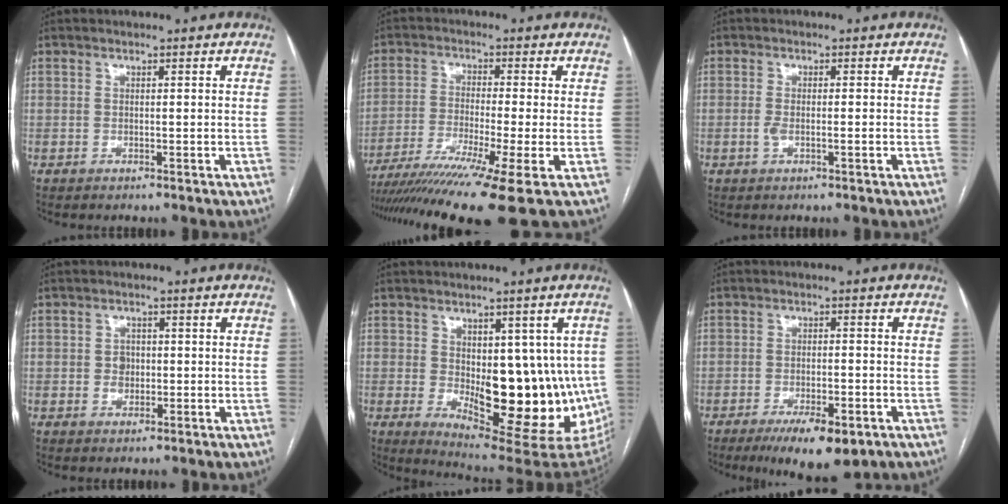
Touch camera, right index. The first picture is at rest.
{"total": 14.3, "force": [-10.1, -2.0, 9.9], "torque": [-0.161, -0.038, -0.166]}
{"total": 2.2, "force": [-0.6, 0.7, 2.0], "torque": [-0.043, 0.002, -0.008]}
{"total": 2.5, "force": [-0.1, 2.1, 1.2], "torque": [-0.015, 0.004, 0.001]}
{"total": 17.8, "force": [-1.6, 7.3, 16.1], "torque": [-0.164, -0.003, 0.005]}
{"total": 9.2, "force": [-5.6, 2.8, 6.7], "torque": [-0.102, -0.012, -0.082]}